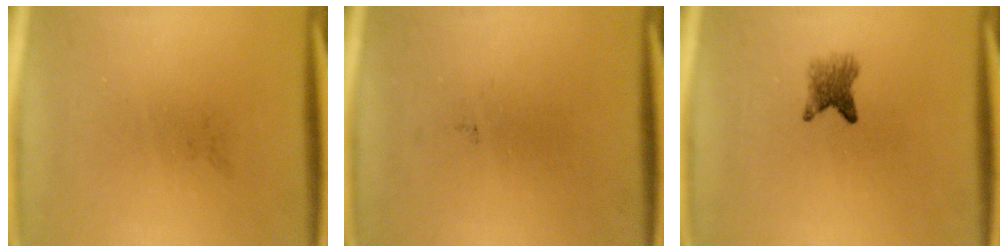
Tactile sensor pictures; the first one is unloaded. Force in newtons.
{"total": 0.0}
{"total": 2.9}